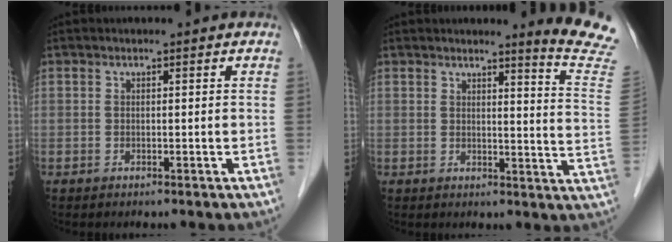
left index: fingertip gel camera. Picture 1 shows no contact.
{"total": 9.5, "force": [8.8, -1.8, 3.1], "torque": [-0.032, -0.090, 0.081]}